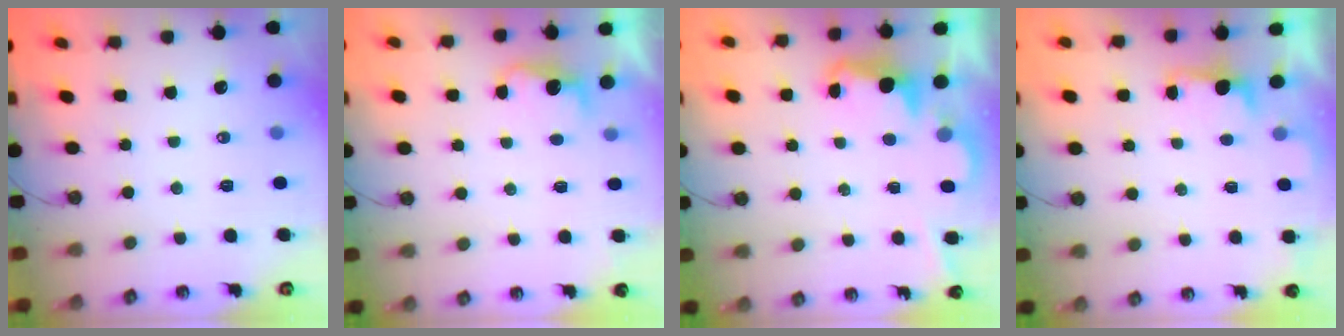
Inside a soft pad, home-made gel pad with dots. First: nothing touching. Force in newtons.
{"total": 2.8, "press": 2.6, "slide": 1.0}
{"total": 2.4, "press": 2.3, "slide": 0.6}
{"total": 0.9, "press": 0.6, "slide": 0.8}